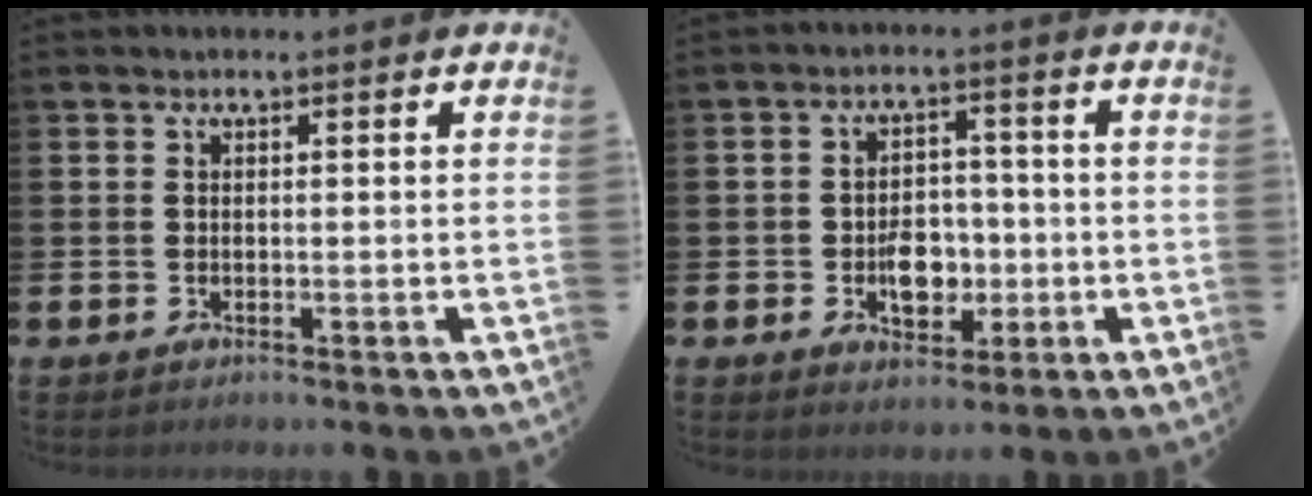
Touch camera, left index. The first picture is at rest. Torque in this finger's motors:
{"motor_torque": [0.94, 0.03, 0.56, 0.13]}